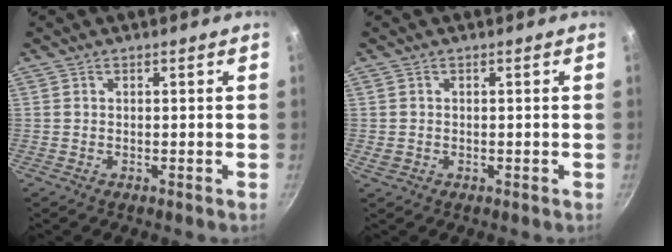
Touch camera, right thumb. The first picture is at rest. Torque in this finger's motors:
{"motor_torque": [0.19, -0.05, -0.06, -0.39, -0.02]}